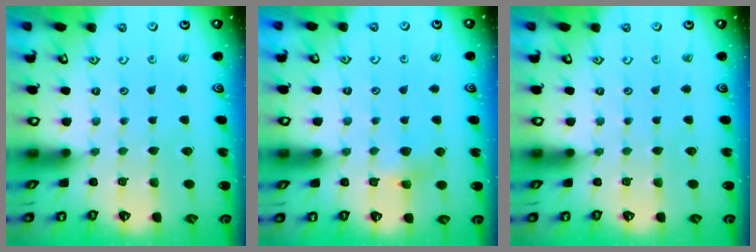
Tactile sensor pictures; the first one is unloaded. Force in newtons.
{"total": 5.0, "press": 4.9, "slide": 1.0}
{"total": 0.0}